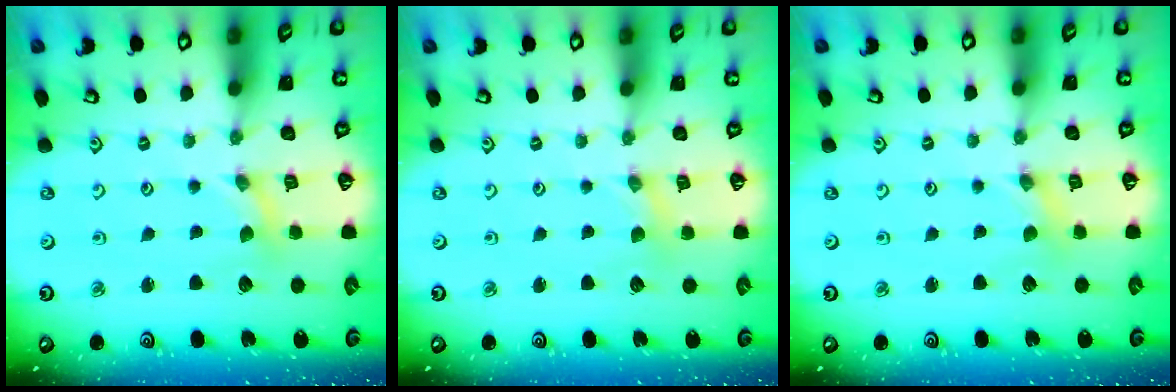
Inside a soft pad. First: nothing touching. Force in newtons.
{"total": 1.4, "press": 1.4, "slide": 0.3}
{"total": 0.9, "press": 0.9, "slide": 0.2}